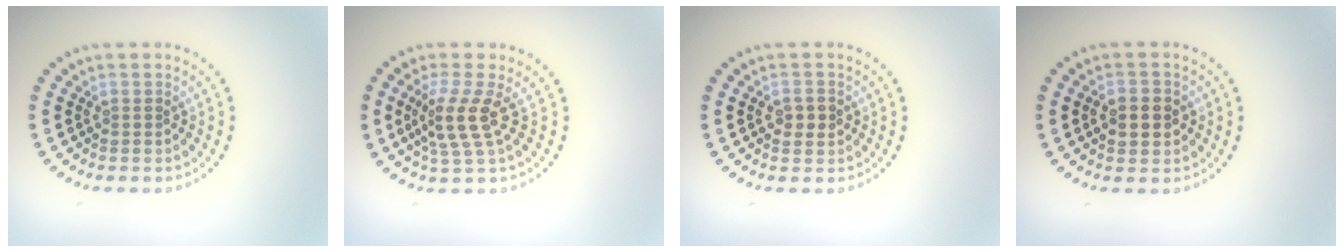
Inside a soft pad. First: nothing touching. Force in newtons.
{"total": 3.3, "press": 2.8, "slide": 1.7}
{"total": 2.0, "press": 2.0, "slide": 0.0}
{"total": 2.8, "press": 2.8, "slide": 0.4}